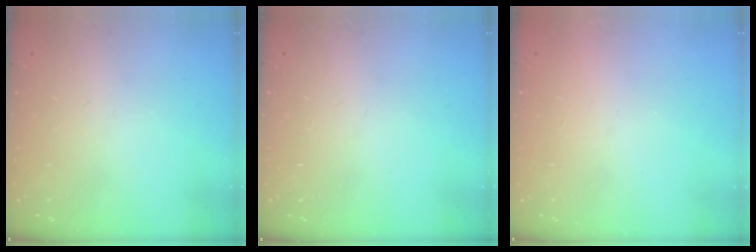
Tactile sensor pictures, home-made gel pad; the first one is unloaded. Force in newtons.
{"total": 0.0}
{"total": 1.6, "press": 1.6, "slide": 0.1}